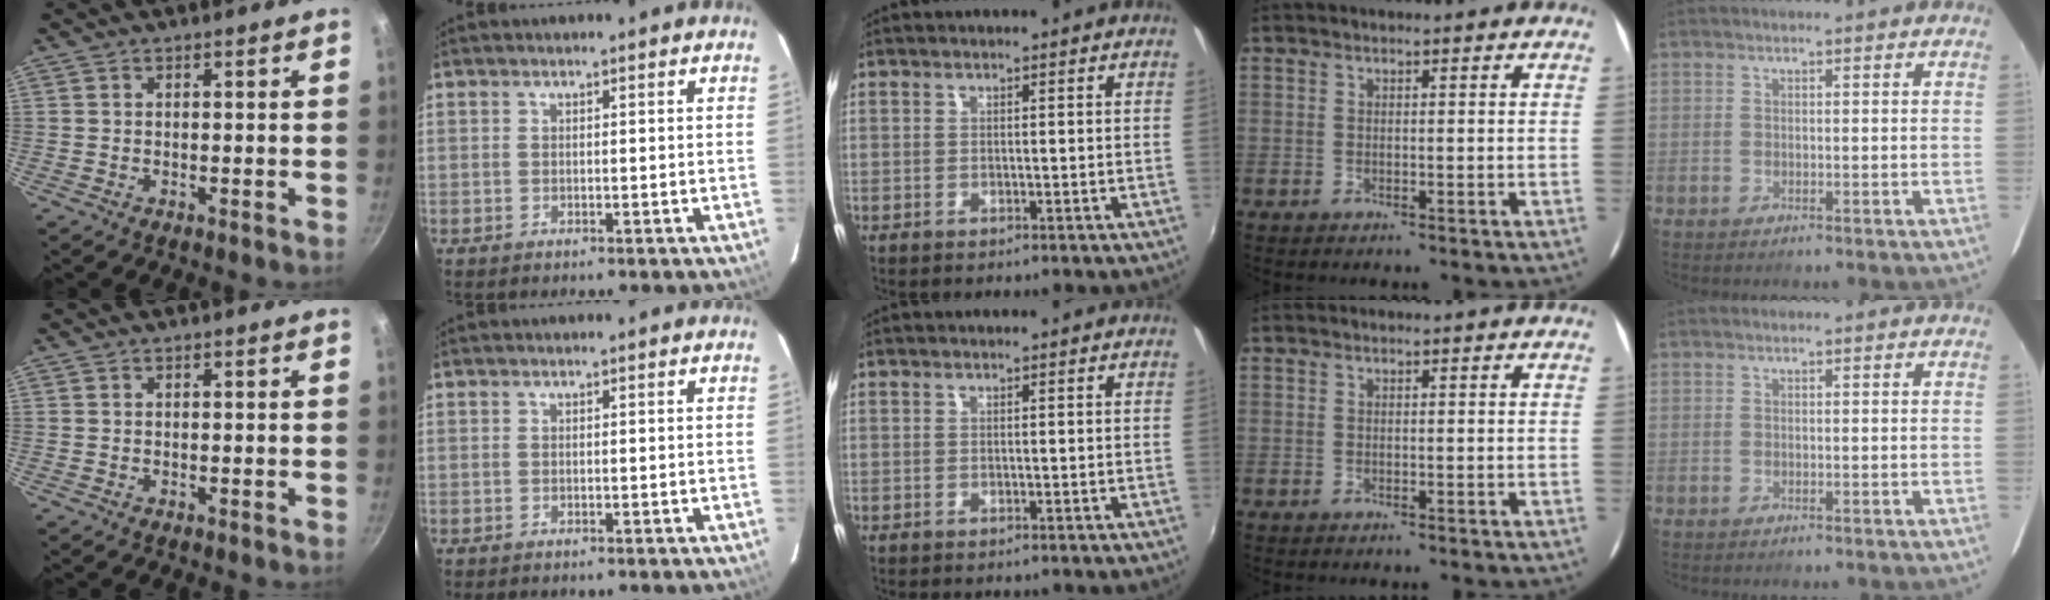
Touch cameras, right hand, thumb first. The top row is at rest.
{}